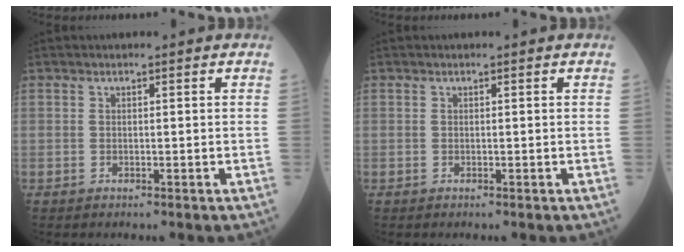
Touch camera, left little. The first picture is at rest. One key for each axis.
{"total": 0.0}